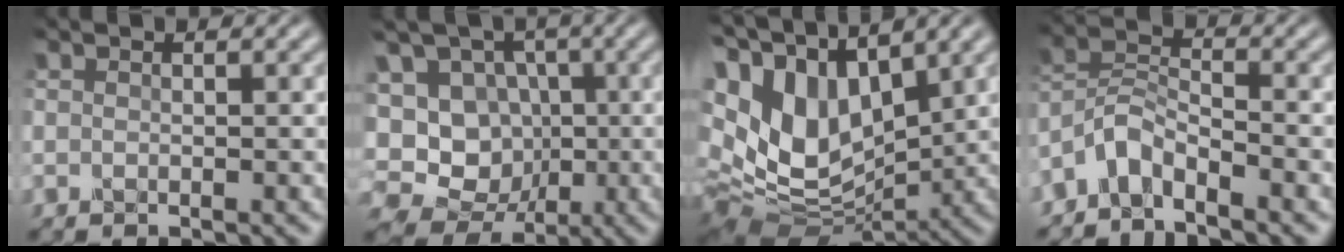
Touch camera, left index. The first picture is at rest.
{"total": 13.8, "force": [-1.8, 12.3, 5.9], "torque": [-0.144, 0.025, -0.041]}
{"total": 14.0, "force": [4.0, 8.7, 10.1], "torque": [-0.231, 0.009, 0.087]}
{"total": 3.3, "force": [-2.8, 0.8, 1.5], "torque": [-0.030, 0.010, -0.071]}